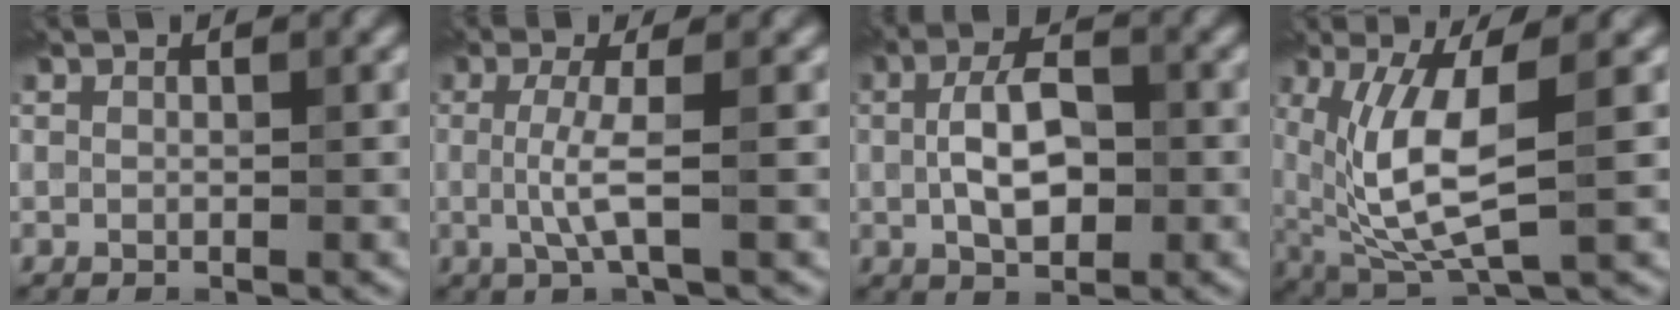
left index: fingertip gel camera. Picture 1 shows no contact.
{"total": 2.8, "force": [-0.2, 0.3, 2.8], "torque": [-0.062, -0.004, -0.005]}
{"total": 5.1, "force": [-0.1, 2.8, 4.3], "torque": [-0.079, 0.004, -0.005]}
{"total": 7.4, "force": [0.7, 2.2, 7.0], "torque": [-0.155, -0.009, 0.020]}